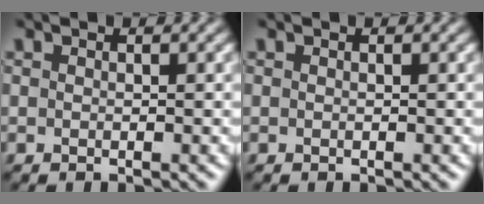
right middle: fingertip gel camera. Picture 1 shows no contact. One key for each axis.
{"total": 0.0}